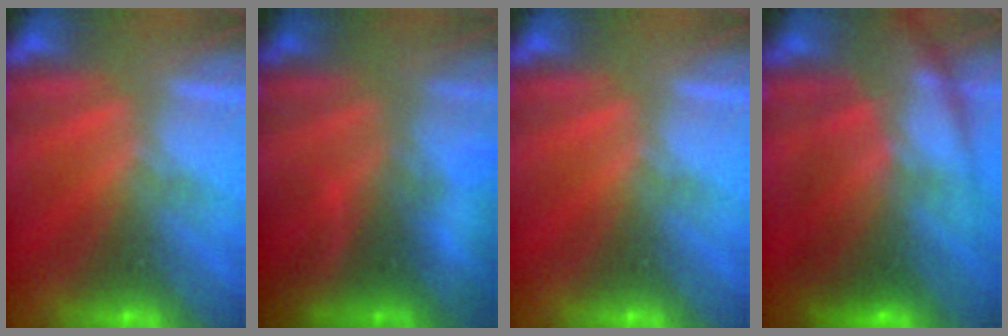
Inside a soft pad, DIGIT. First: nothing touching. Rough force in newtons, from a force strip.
{"total": 10.8}
{"total": 0.0}
{"total": 6.9}